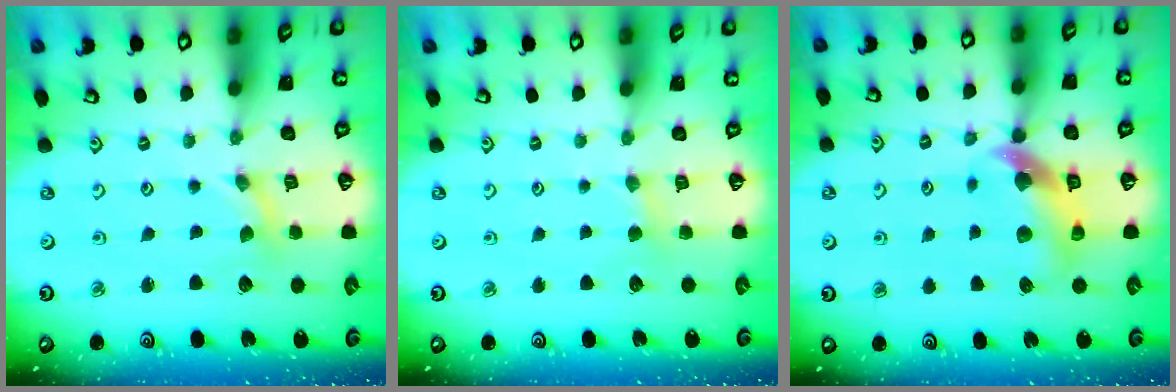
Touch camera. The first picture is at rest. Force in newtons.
{"total": 2.7, "press": 2.7, "slide": 0.4}
{"total": 9.9, "press": 9.8, "slide": 1.6}